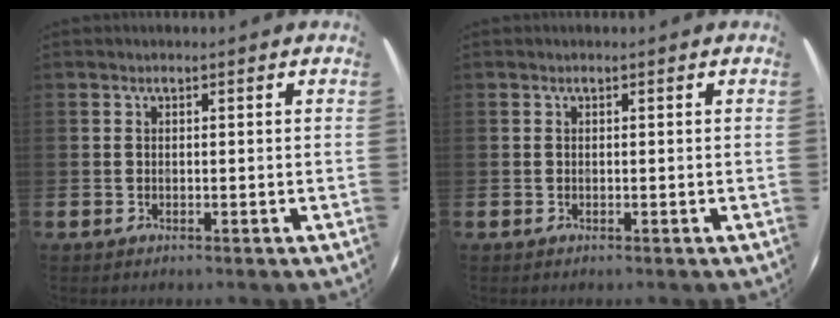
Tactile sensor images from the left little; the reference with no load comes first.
{"total": 0.0}